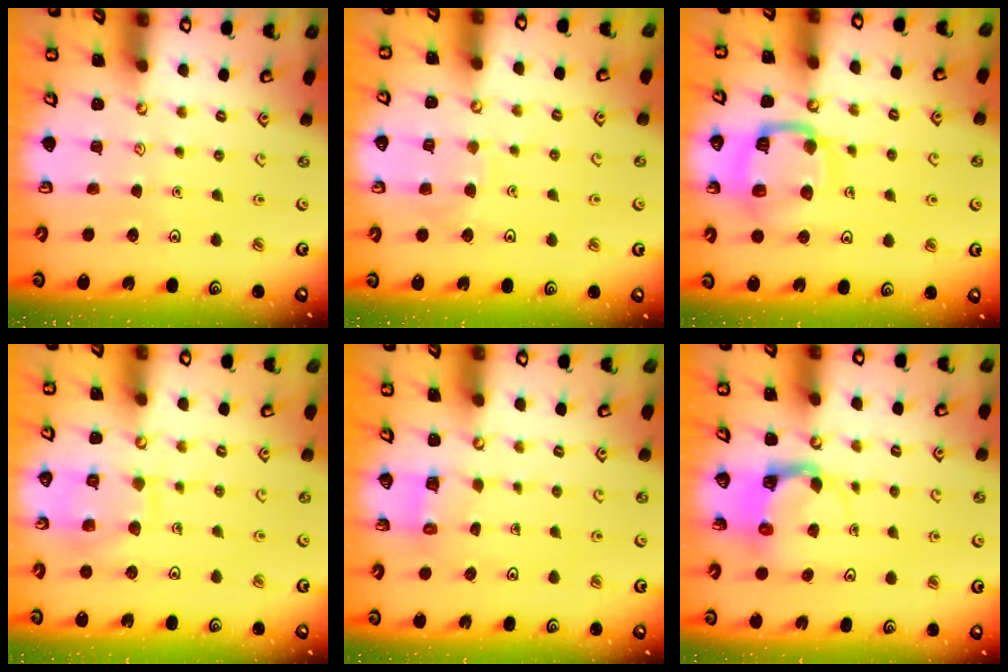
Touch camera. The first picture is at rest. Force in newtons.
{"total": 6.0, "press": 6.0, "slide": 0.5}
{"total": 14.7, "press": 14.6, "slide": 1.6}
{"total": 10.6, "press": 10.6, "slide": 0.9}
{"total": 3.0, "press": 3.0, "slide": 0.1}
{"total": 4.6, "press": 4.6, "slide": 0.1}